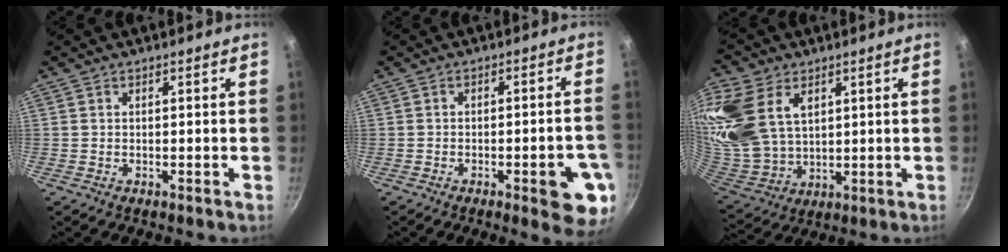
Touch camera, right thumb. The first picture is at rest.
{"total": 10.2, "force": [-3.7, 3.1, 9.0], "torque": [-0.082, 0.018, -0.042]}
{"total": 19.7, "force": [7.7, 13.0, 12.6], "torque": [-0.270, -0.018, 0.164]}